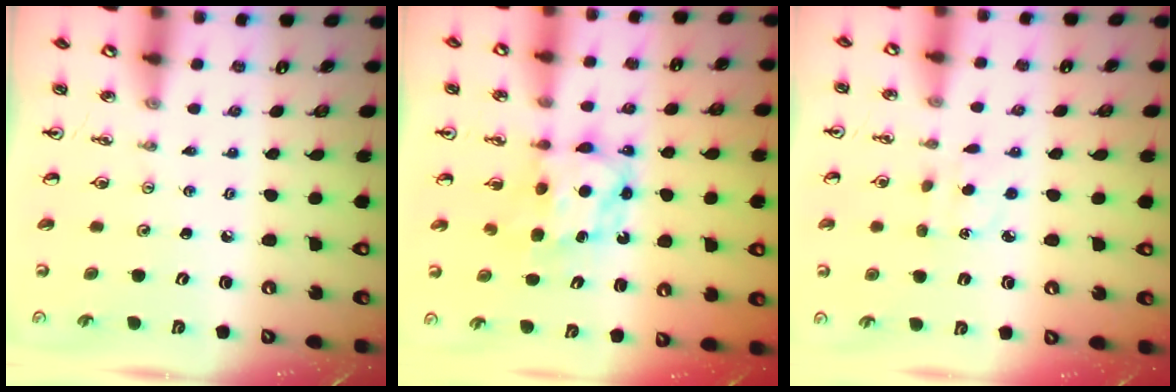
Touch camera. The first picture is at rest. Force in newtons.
{"total": 7.1, "press": 7.1, "slide": 0.3}
{"total": 2.7, "press": 2.7, "slide": 0.4}